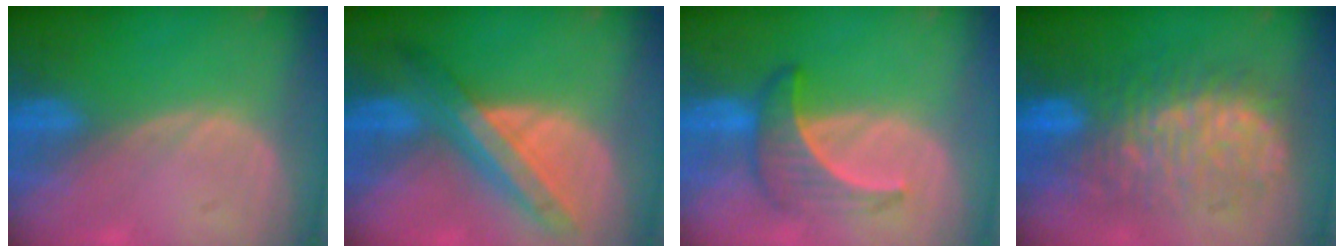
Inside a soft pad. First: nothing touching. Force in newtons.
{"total": 8.2, "press": 7.3, "slide": 3.7}
{"total": 6.3, "press": 6.1, "slide": 1.9}
{"total": 11.9, "press": 11.8, "slide": 1.4}